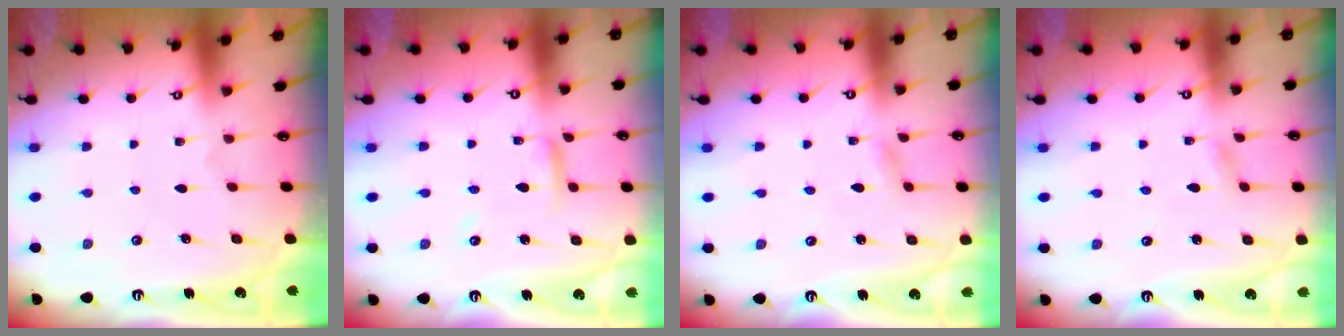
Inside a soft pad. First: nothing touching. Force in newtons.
{"total": 4.4, "press": 4.4, "slide": 0.4}
{"total": 2.1, "press": 2.1, "slide": 0.2}
{"total": 2.1, "press": 2.1, "slide": 0.2}